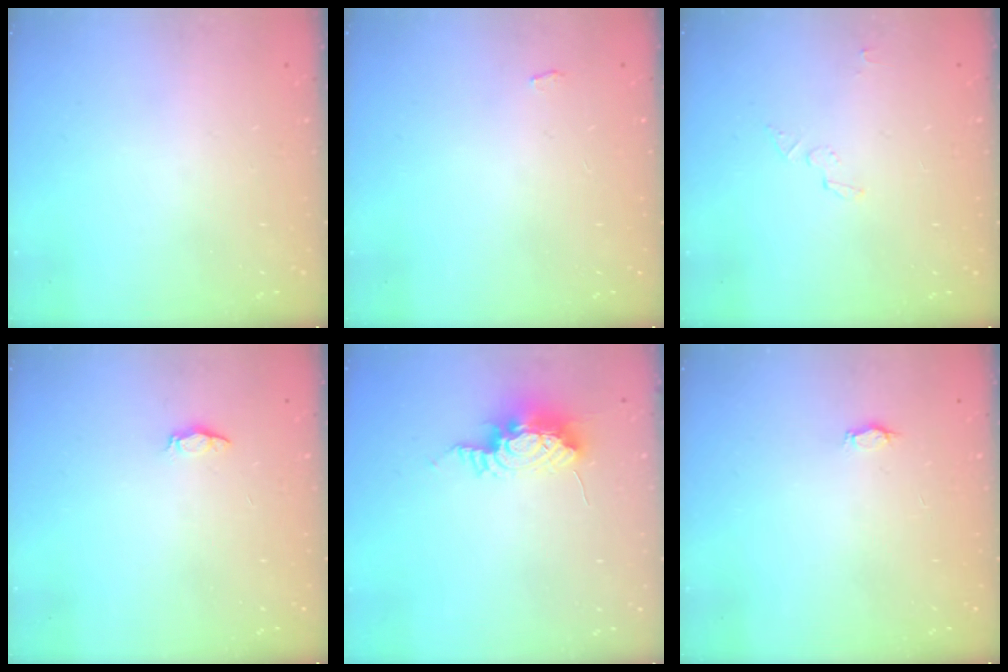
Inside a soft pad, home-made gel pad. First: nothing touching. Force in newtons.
{"total": 2.8, "press": 2.8, "slide": 0.3}
{"total": 2.8, "press": 2.8, "slide": 0.1}
{"total": 2.5, "press": 2.5, "slide": 0.3}
{"total": 8.6, "press": 8.5, "slide": 0.7}
{"total": 2.2, "press": 2.2, "slide": 0.3}